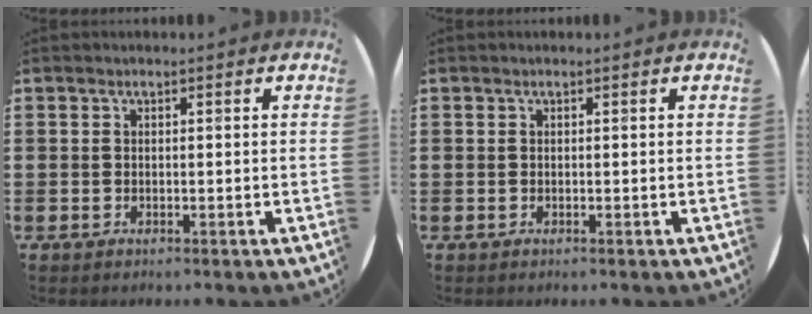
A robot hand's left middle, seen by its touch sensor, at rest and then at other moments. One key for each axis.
{"total": 0.0}